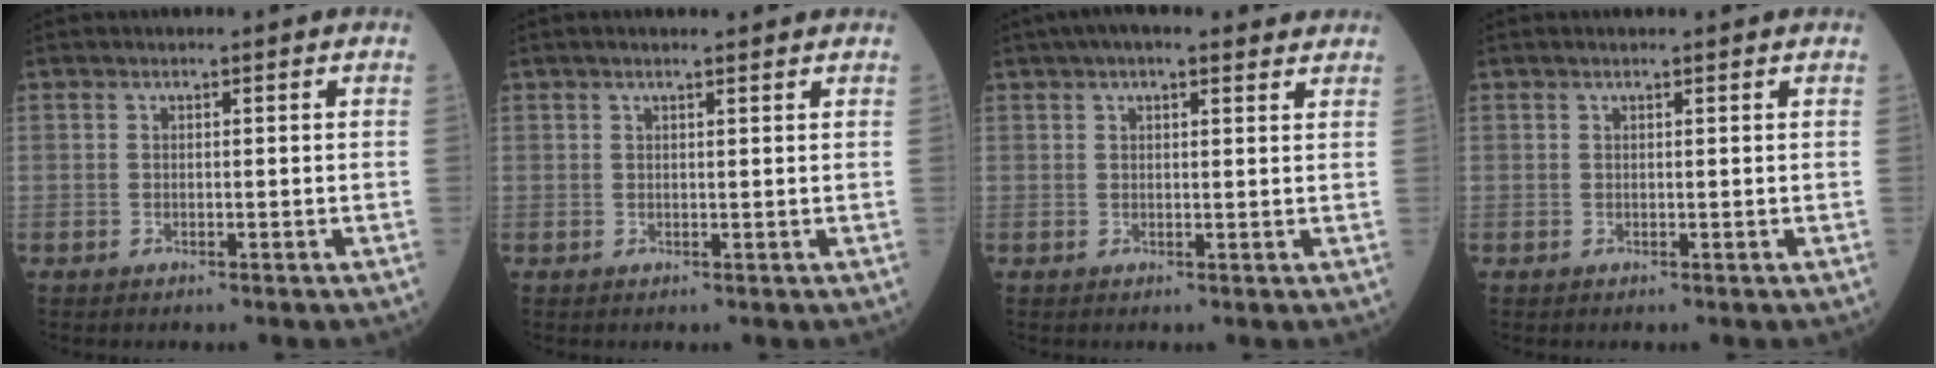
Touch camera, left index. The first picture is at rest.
{"total": 3.0, "force": [2.6, 0.1, 1.5], "torque": [-0.022, 0.018, 0.034]}
{"total": 7.9, "force": [6.1, 2.2, 4.6], "torque": [-0.066, 0.041, 0.085]}
{"total": 1.1, "force": [1.0, -0.1, 0.5], "torque": [-0.010, 0.008, 0.016]}